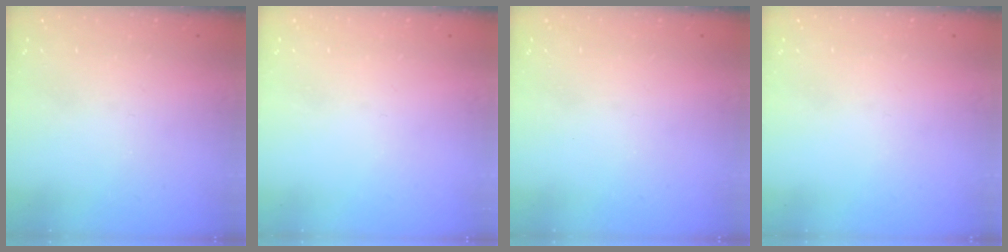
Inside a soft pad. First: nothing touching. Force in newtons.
{"total": 0.0}
{"total": 0.0}
{"total": 0.0}